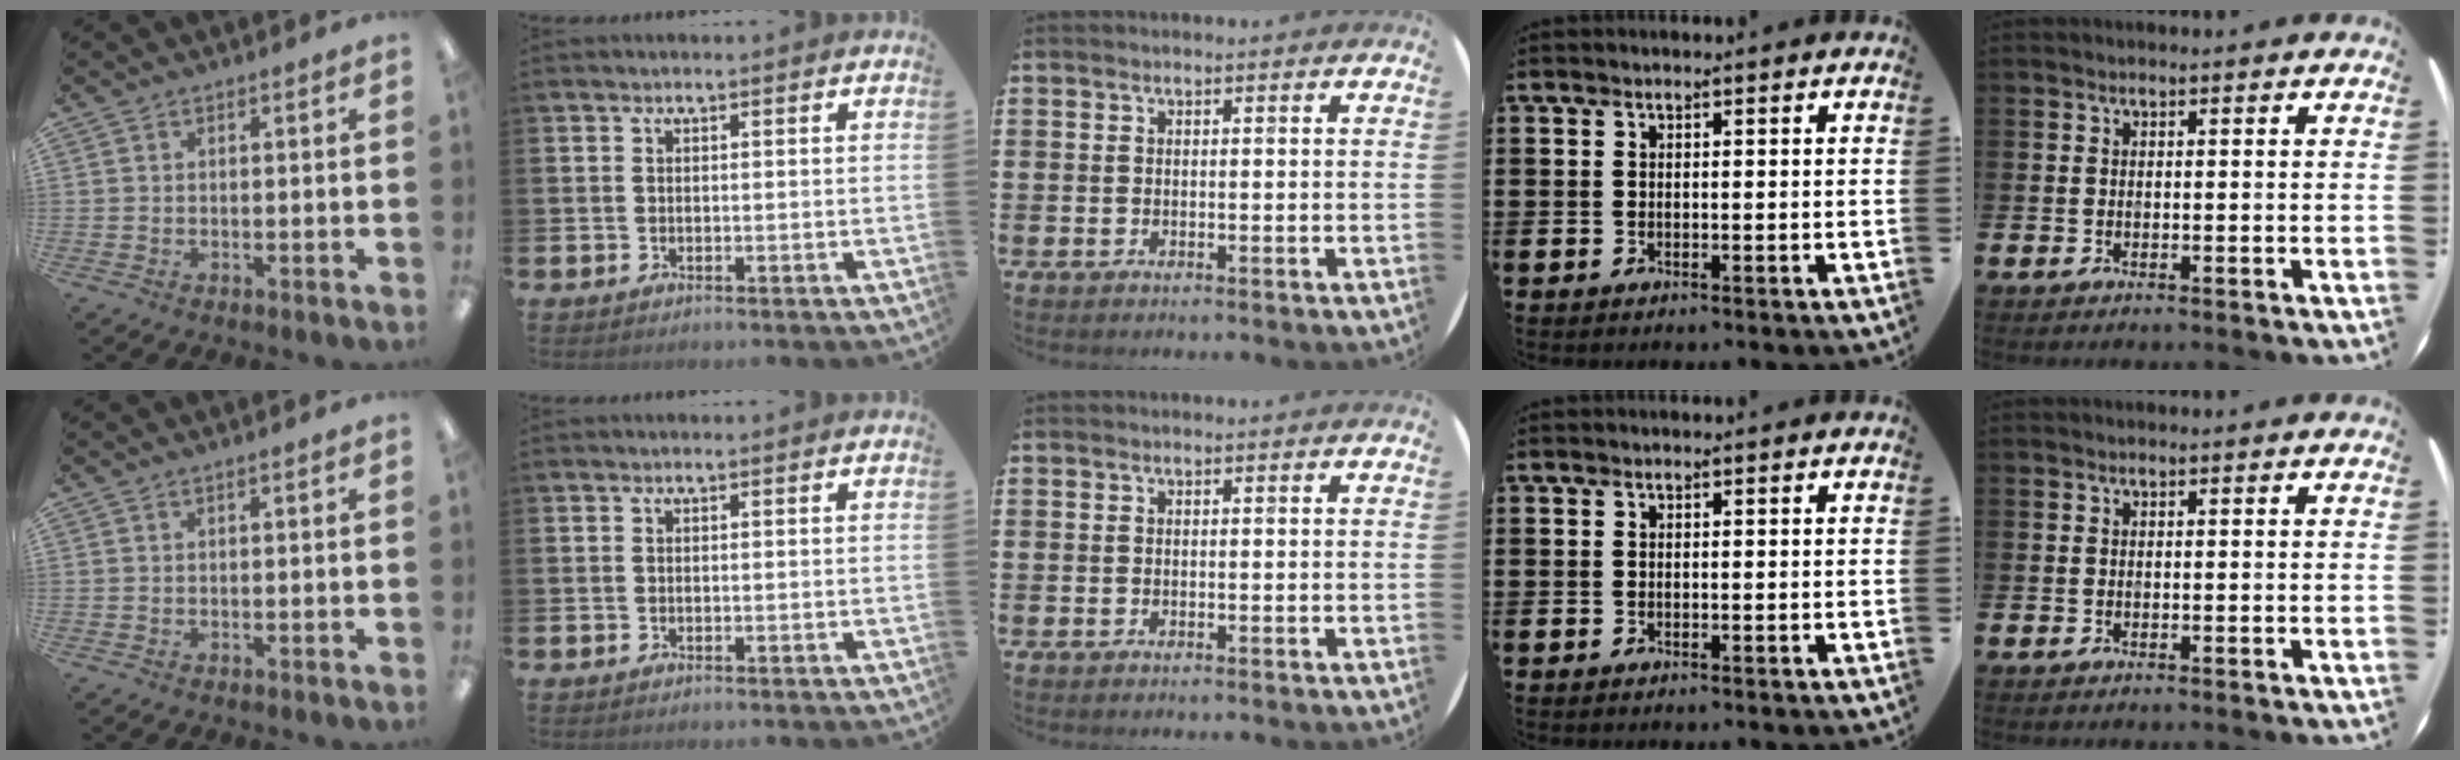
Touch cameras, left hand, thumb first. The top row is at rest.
{"thumb": {"total": 0.5, "force": [0.2, 0.0, 0.5], "torque": [-0.007, 0.001, 0.002]}}